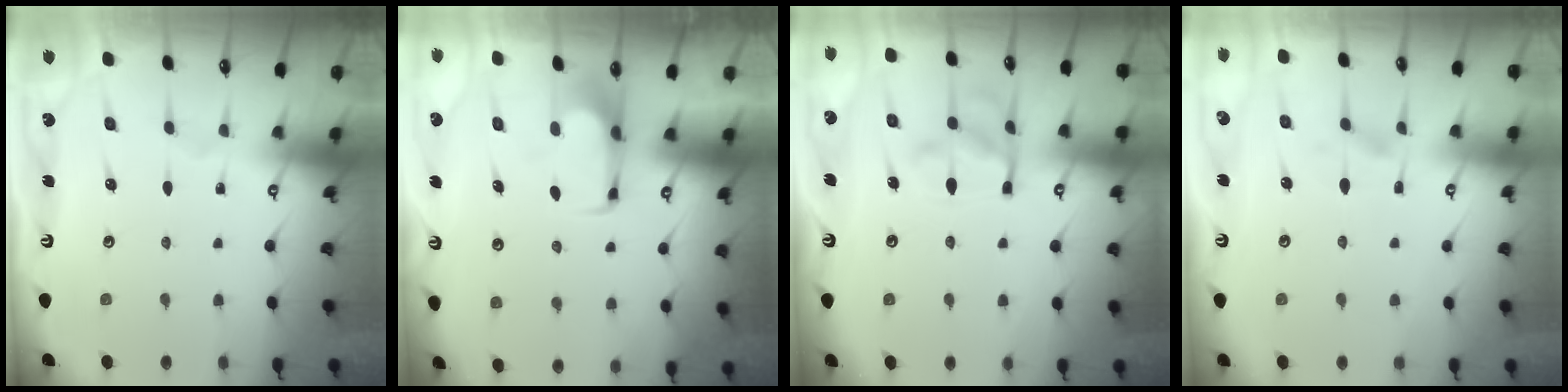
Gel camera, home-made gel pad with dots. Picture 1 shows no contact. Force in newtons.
{"total": 1.9, "press": 1.9, "slide": 0.2}
{"total": 11.7, "press": 11.6, "slide": 1.0}
{"total": 1.7, "press": 1.2, "slide": 1.2}